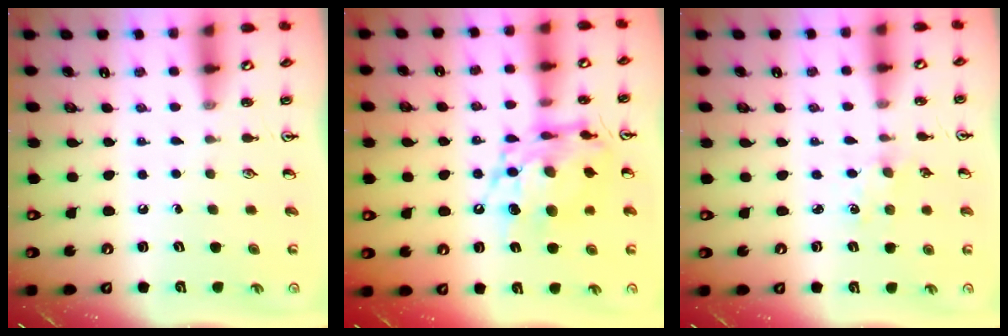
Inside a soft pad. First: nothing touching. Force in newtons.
{"total": 14.0, "press": 13.9, "slide": 1.6}
{"total": 1.1, "press": 1.1, "slide": 0.2}